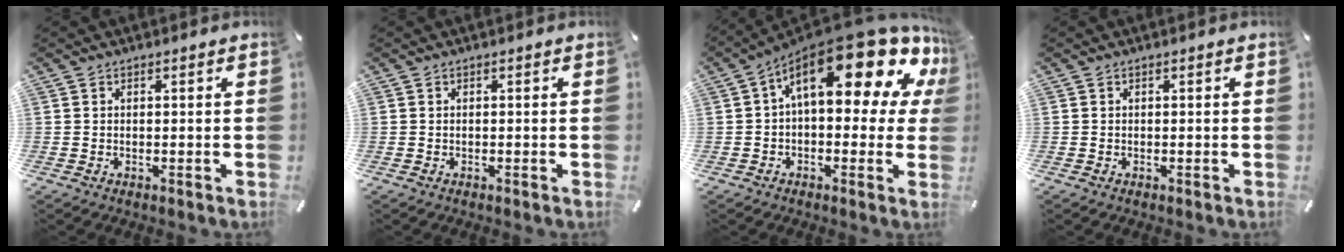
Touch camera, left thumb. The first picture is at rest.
{"total": 0.0}
{"total": 21.7, "force": [9.9, 8.6, 17.3], "torque": [-0.274, -0.076, 0.163]}
{"total": 0.0}